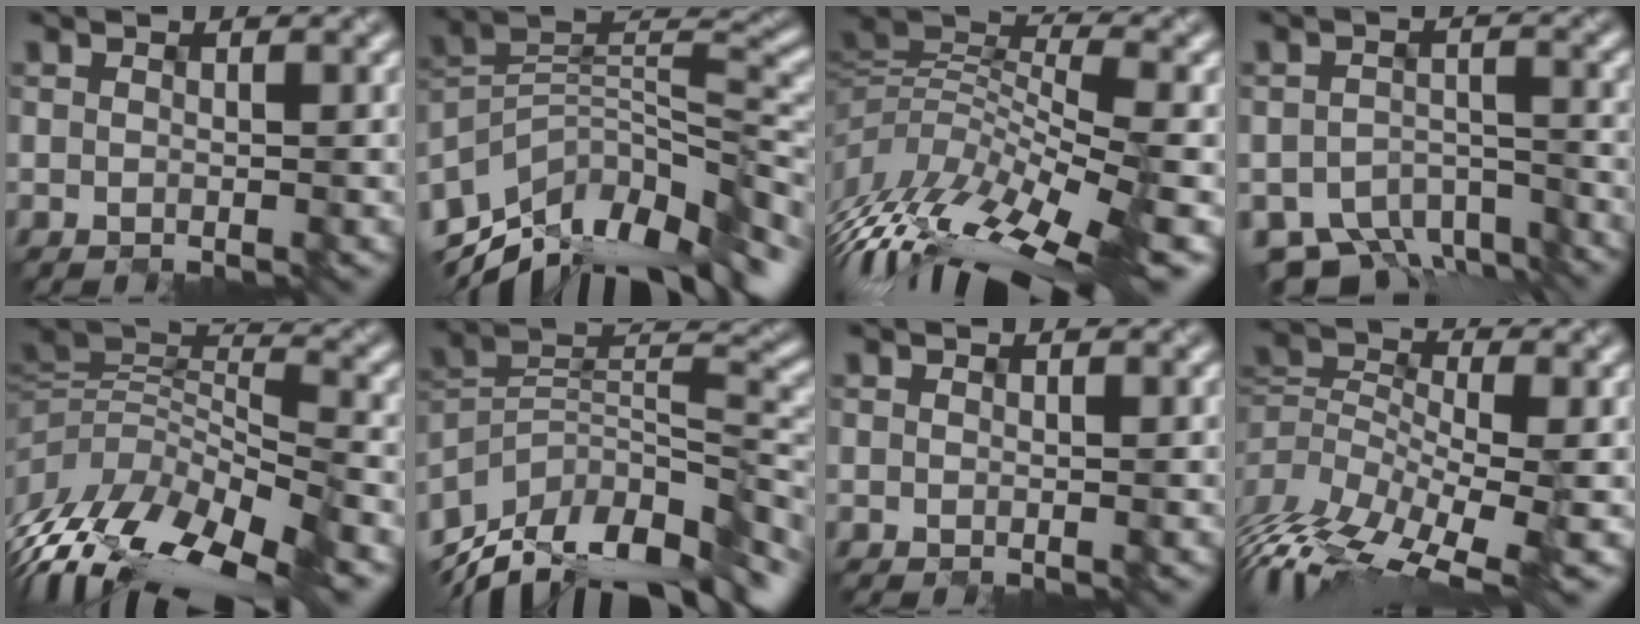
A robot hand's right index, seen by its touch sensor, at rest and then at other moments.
{"total": 12.7, "force": [-8.4, 5.7, 7.7], "torque": [-0.157, 0.013, -0.143]}
{"total": 12.7, "force": [-5.3, 4.6, 10.6], "torque": [-0.222, 0.007, -0.092]}
{"total": 7.9, "force": [-6.7, 3.3, 2.4], "torque": [-0.033, -0.017, -0.093]}
{"total": 12.7, "force": [-7.1, 5.5, 9.0], "torque": [-0.197, 0.003, -0.116]}
{"total": 13.8, "force": [-10.0, 5.6, 7.6], "torque": [-0.160, 0.022, -0.168]}
{"total": 0.0}
{"total": 8.7, "force": [-3.5, 4.1, 6.9], "torque": [-0.133, -0.013, -0.066]}